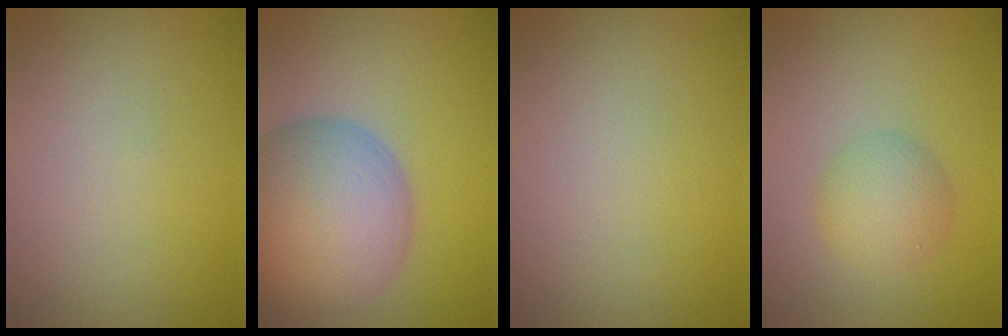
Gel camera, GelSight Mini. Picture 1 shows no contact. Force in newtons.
{"total": 13.0, "press": 13.0, "slide": 0.7}
{"total": 0.0}
{"total": 3.1, "press": 3.1, "slide": 0.1}